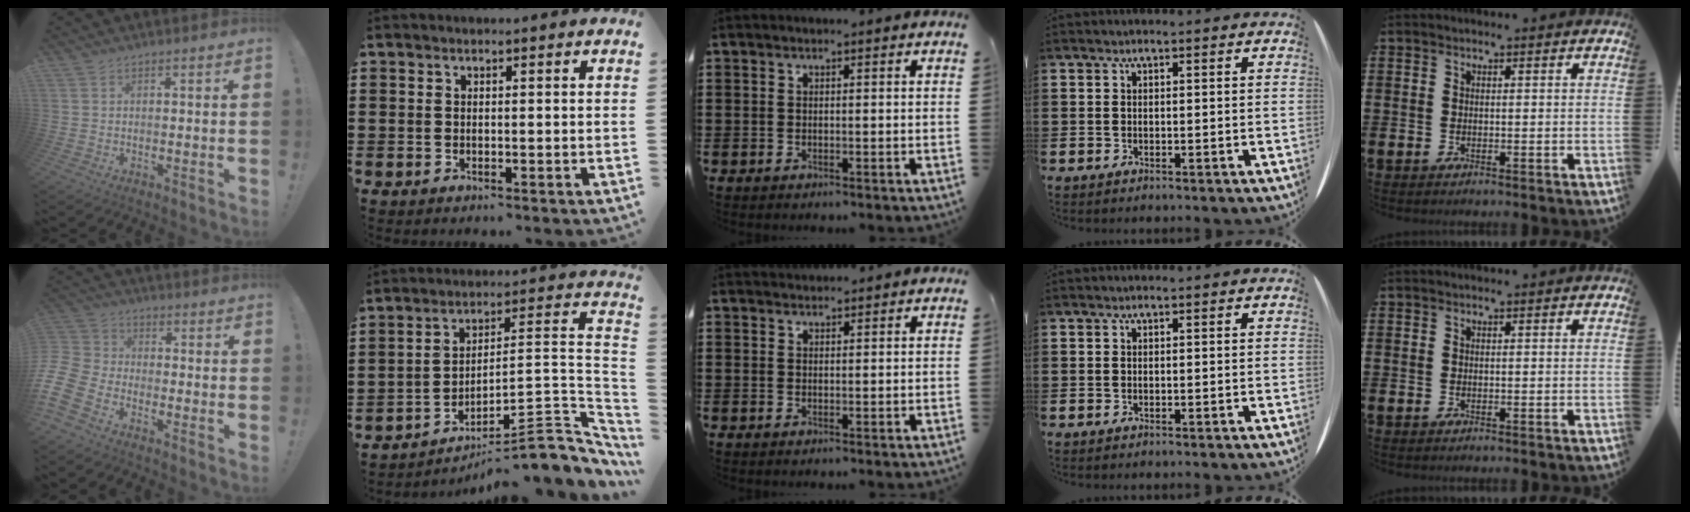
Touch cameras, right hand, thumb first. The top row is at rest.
{"thumb": {"total": 11.5, "force": [-7.0, 7.3, 5.4], "torque": [-0.131, 0.038, -0.129]}, "index": {"total": 9.4, "force": [-6.4, 2.7, 6.3], "torque": [-0.088, 0.011, -0.124]}, "middle": {"total": 1.4, "force": [1.4, 0.3, -0.3], "torque": [0.010, 0.000, 0.025]}}